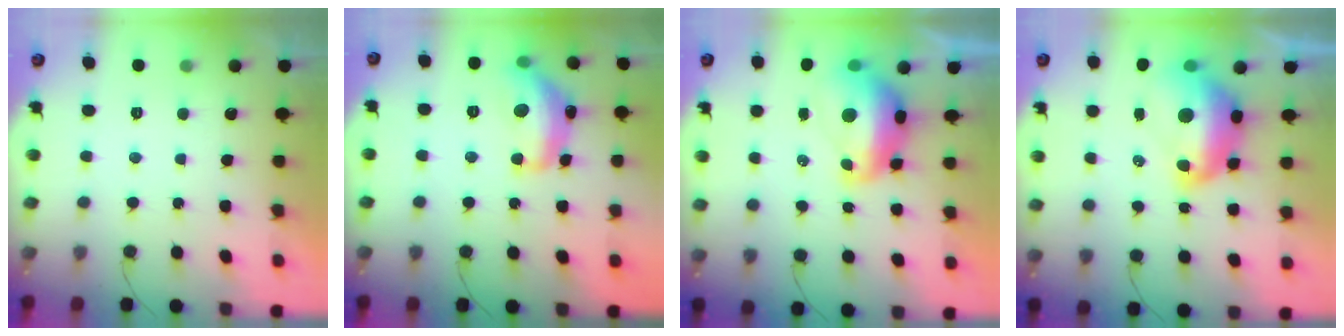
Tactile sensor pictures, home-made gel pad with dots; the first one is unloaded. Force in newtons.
{"total": 15.2, "press": 15.1, "slide": 1.0}
{"total": 12.6, "press": 12.6, "slide": 1.0}
{"total": 14.9, "press": 14.8, "slide": 1.5}